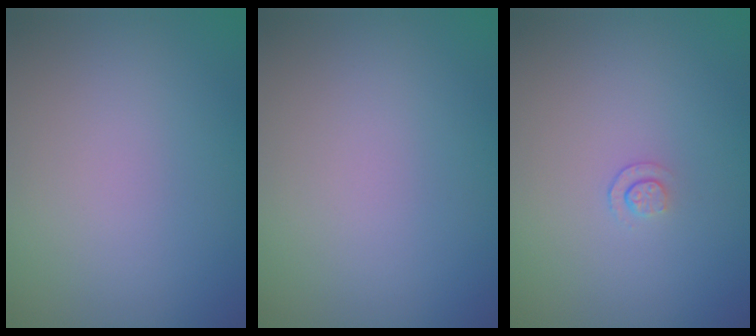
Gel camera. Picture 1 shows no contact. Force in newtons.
{"total": 0.0}
{"total": 0.8, "press": 0.5, "slide": 0.7}